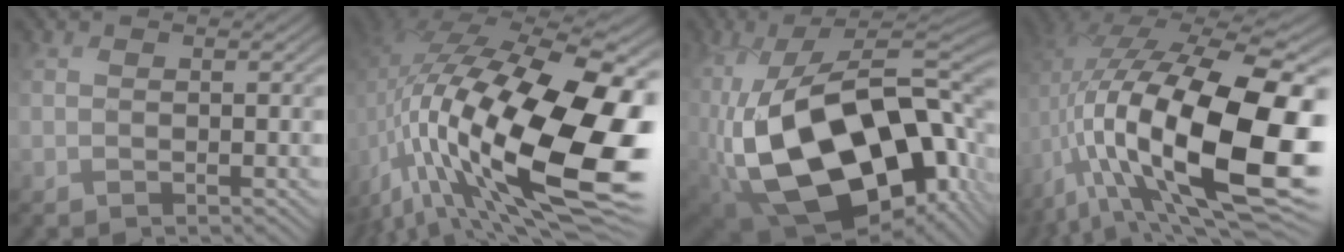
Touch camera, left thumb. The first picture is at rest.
{"total": 19.5, "force": [-4.0, 8.9, 16.9], "torque": [-0.324, -0.023, -0.057]}
{"total": 21.3, "force": [-2.3, 13.1, 16.7], "torque": [-0.342, -0.063, 0.011]}
{"total": 20.0, "force": [-2.3, 10.2, 17.0], "torque": [-0.338, -0.031, -0.026]}